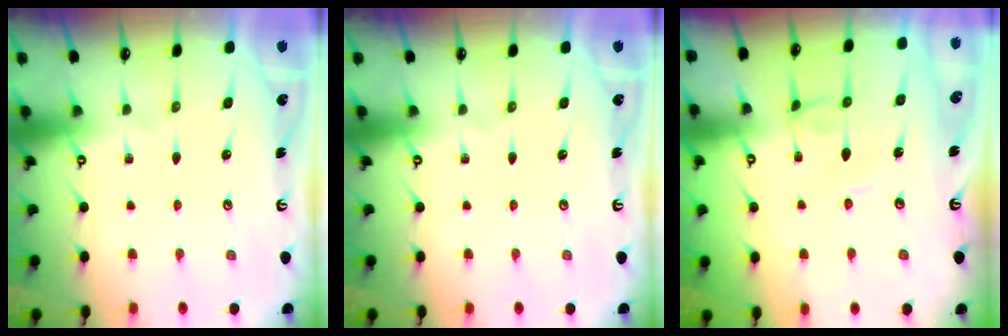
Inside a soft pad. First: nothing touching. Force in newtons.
{"total": 0.0}
{"total": 1.6, "press": 1.6, "slide": 0.1}